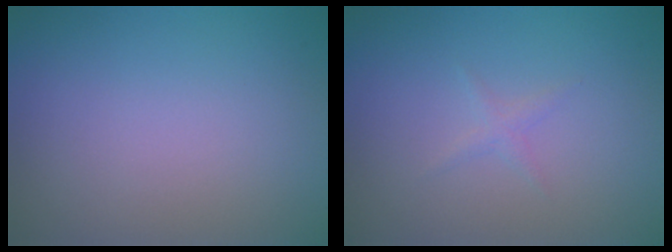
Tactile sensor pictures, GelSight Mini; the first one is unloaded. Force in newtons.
{"total": 0.7, "press": 0.7, "slide": 0.0}